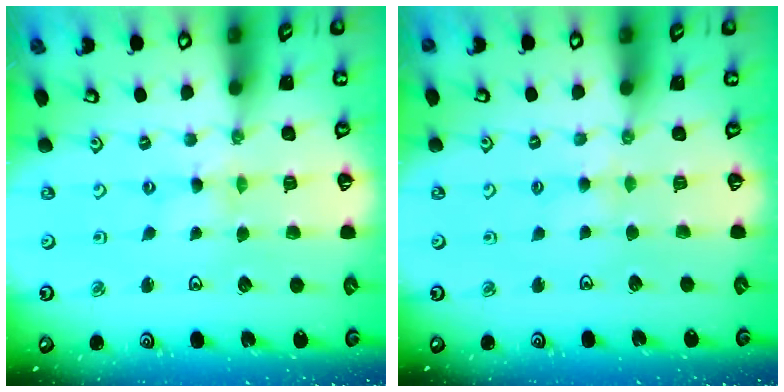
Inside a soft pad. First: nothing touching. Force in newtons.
{"total": 3.2, "press": 3.2, "slide": 0.4}